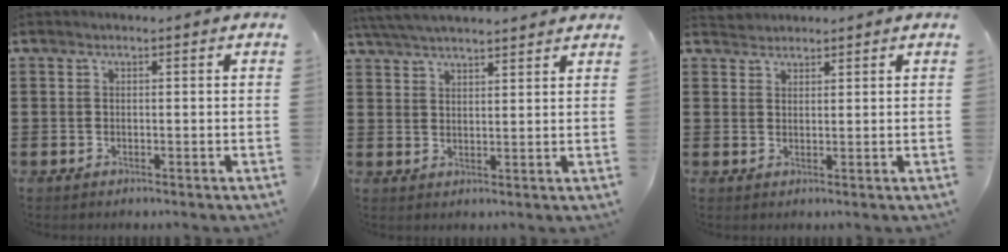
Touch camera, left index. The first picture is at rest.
{"total": 4.5, "force": [4.3, 0.1, 1.1], "torque": [-0.036, -0.010, 0.080]}
{"total": 1.6, "force": [1.5, 0.4, -0.5], "torque": [0.004, 0.004, 0.031]}